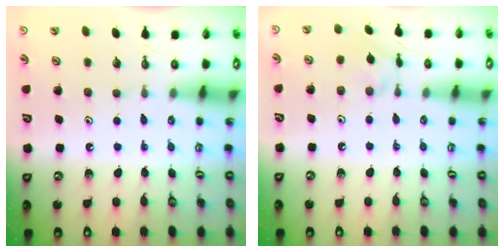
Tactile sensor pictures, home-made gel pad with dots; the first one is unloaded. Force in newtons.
{"total": 2.1, "press": 2.1, "slide": 0.3}